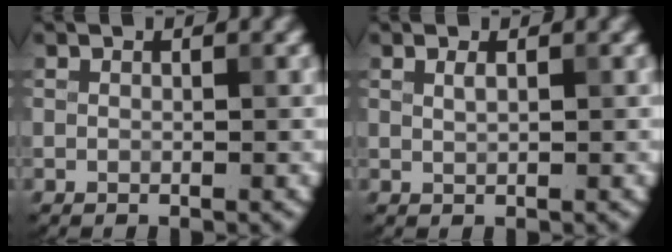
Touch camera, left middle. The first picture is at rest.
{"total": 0.7, "force": [0.4, 0.2, 0.5], "torque": [-0.010, 0.001, 0.008]}